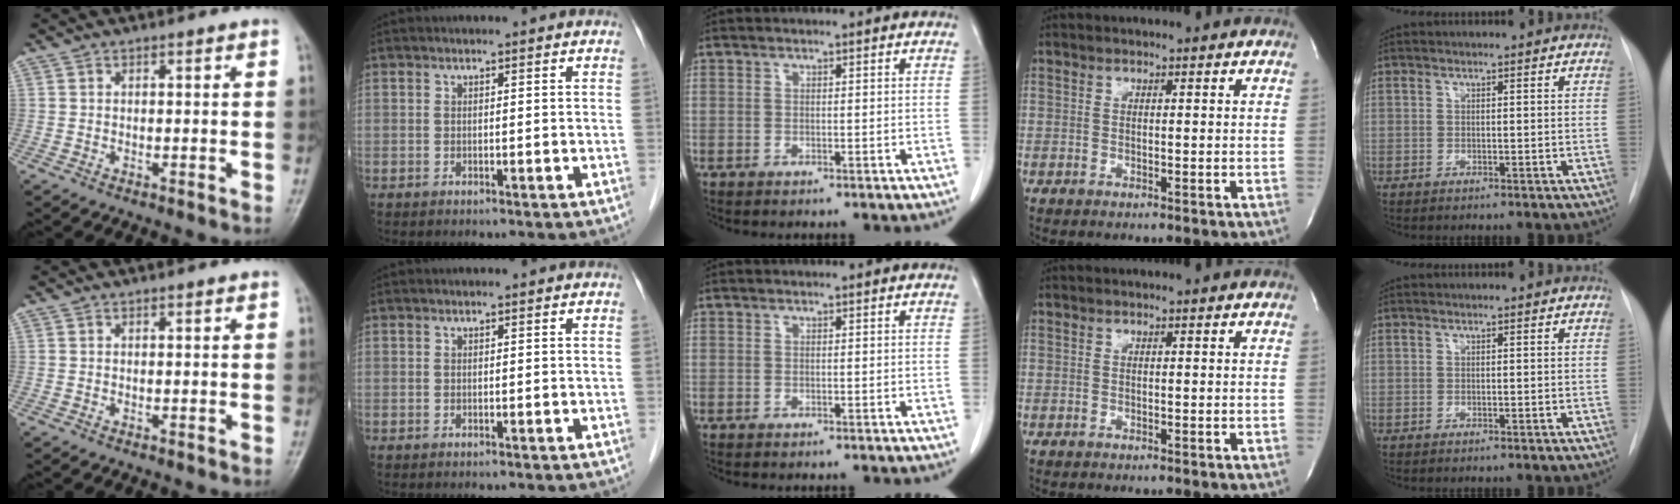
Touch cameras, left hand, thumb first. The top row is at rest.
{}